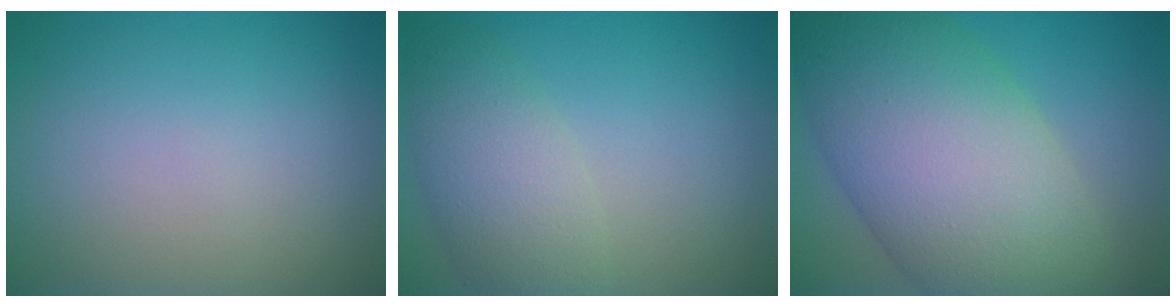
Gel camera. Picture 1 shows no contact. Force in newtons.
{"total": 4.3, "press": 4.3, "slide": 0.2}
{"total": 13.3, "press": 13.3, "slide": 0.7}